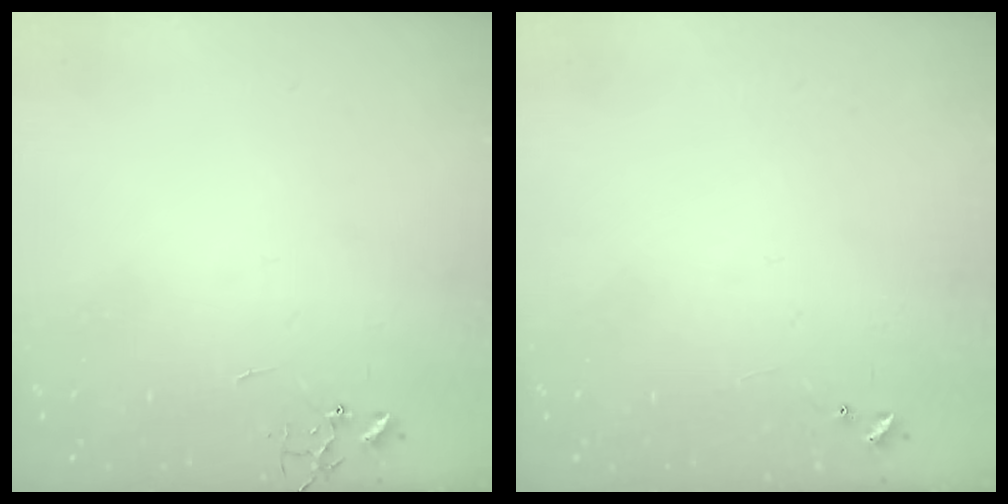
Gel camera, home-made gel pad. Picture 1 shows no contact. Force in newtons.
{"total": 4.7, "press": 4.7, "slide": 0.4}